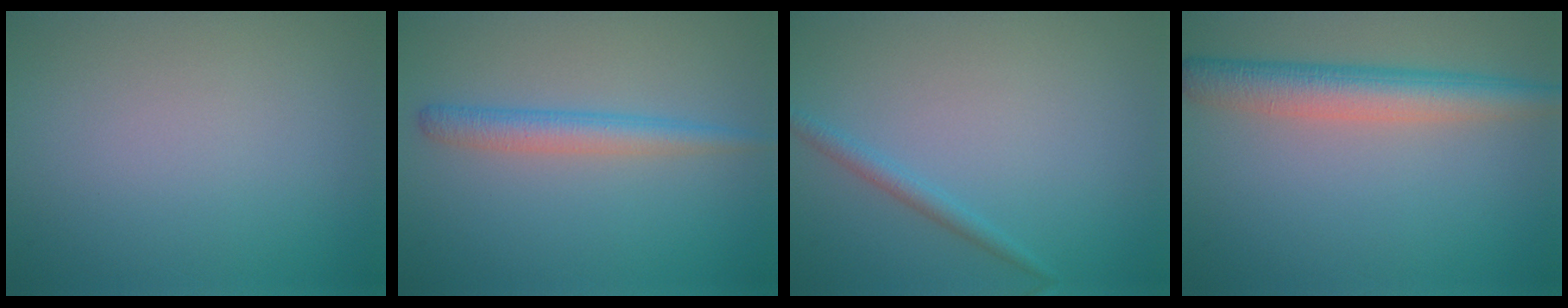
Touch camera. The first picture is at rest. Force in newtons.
{"total": 2.7, "press": 2.7, "slide": 0.1}
{"total": 1.5, "press": 1.5, "slide": 0.1}
{"total": 5.0, "press": 5.0, "slide": 0.3}